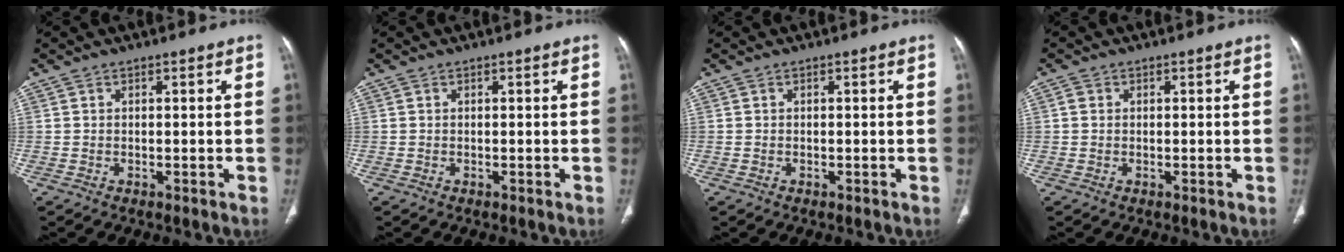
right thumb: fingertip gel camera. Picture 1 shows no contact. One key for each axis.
{"total": 0.0}
{"total": 0.0}
{"total": 0.9, "fx": 0.1, "fy": 0.8, "fz": 0.3, "tx": 0.001, "ty": 0.003, "tz": -0.001}